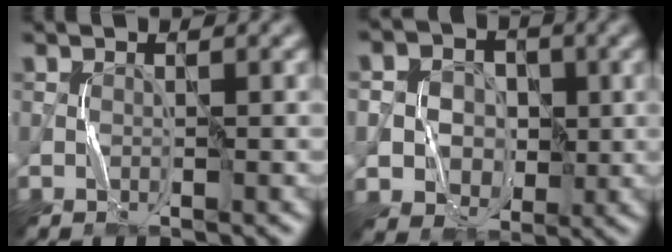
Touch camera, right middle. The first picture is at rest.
{"total": 7.7, "force": [0.0, 6.9, 3.4], "torque": [-0.060, 0.026, -0.025]}